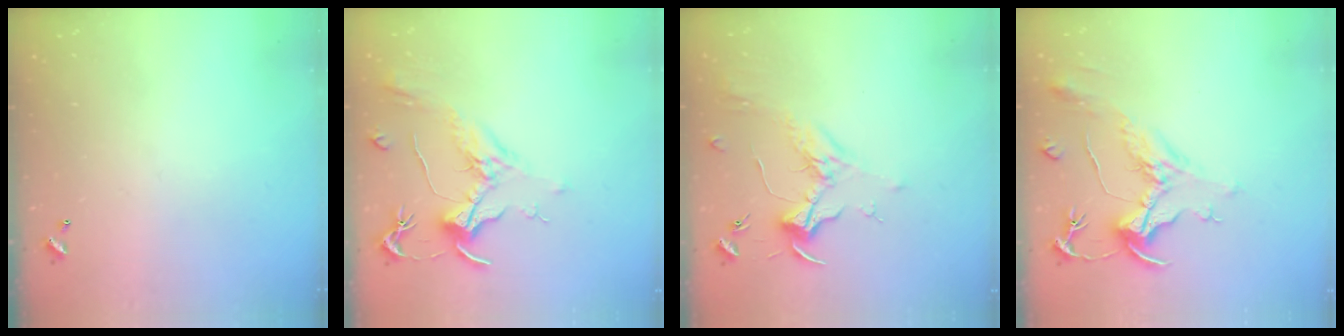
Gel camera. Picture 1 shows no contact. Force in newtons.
{"total": 2.1, "press": 2.0, "slide": 0.8}
{"total": 1.8, "press": 1.7, "slide": 0.8}
{"total": 2.1, "press": 1.6, "slide": 1.4}